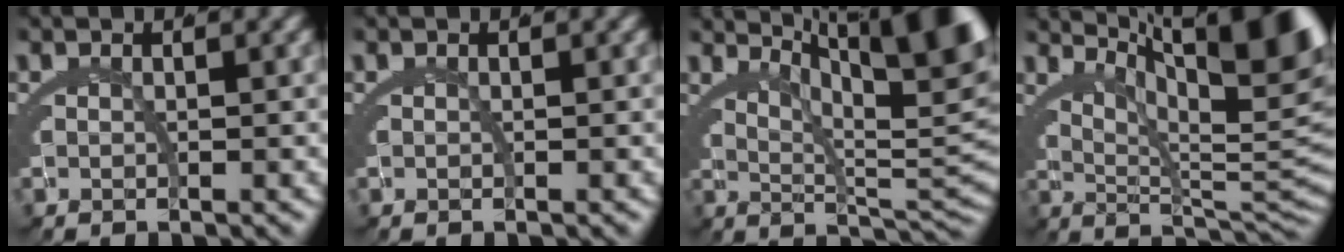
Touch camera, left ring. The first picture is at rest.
{"total": 0.0}
{"total": 11.2, "force": [4.5, 3.4, 9.7], "torque": [-0.086, 0.014, 0.059]}
{"total": 12.3, "force": [4.7, 3.6, 10.8], "torque": [-0.107, 0.016, 0.060]}